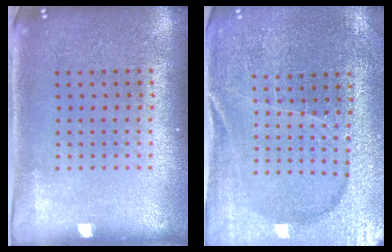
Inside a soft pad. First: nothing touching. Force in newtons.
{"total": 3.1, "press": 3.1, "slide": 0.4}